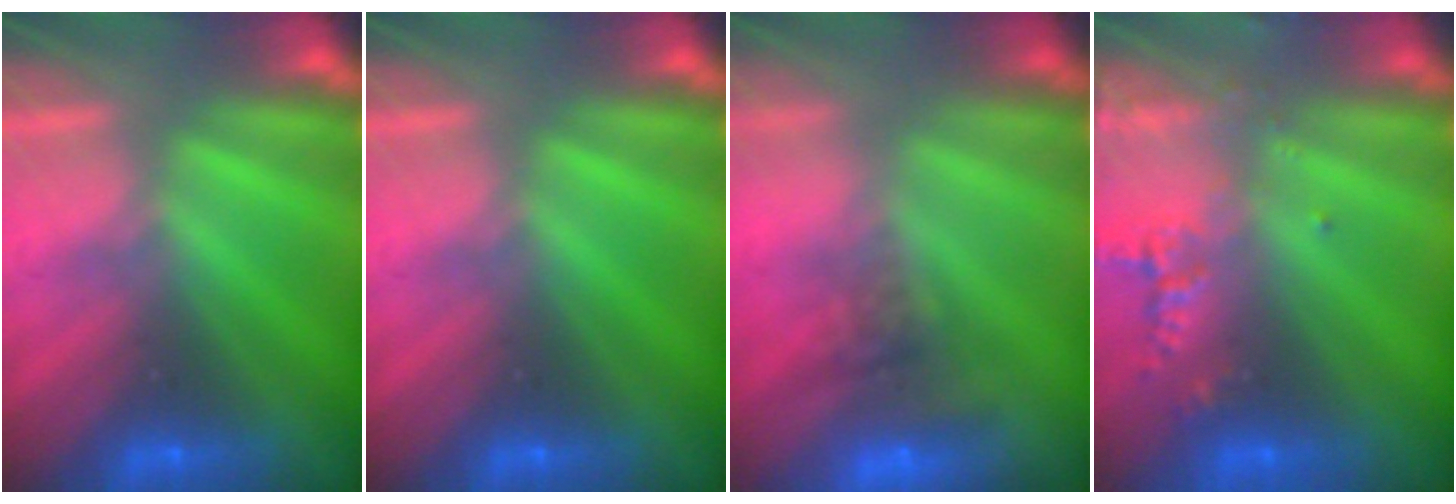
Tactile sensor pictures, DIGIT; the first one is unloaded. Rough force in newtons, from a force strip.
{"total": 0.0}
{"total": 4.5}
{"total": 2.4}